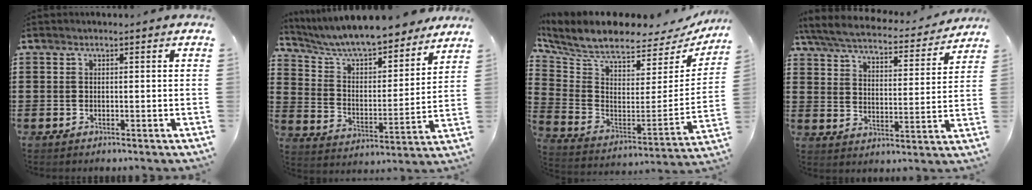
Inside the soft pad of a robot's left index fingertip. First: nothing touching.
{"total": 7.4, "force": [7.1, 0.6, 2.0], "torque": [-0.073, -0.056, 0.121]}
{"total": 7.5, "force": [6.5, 1.7, 3.2], "torque": [-0.098, -0.062, 0.112]}
{"total": 5.5, "force": [5.1, 0.4, 2.0], "torque": [-0.064, -0.033, 0.084]}